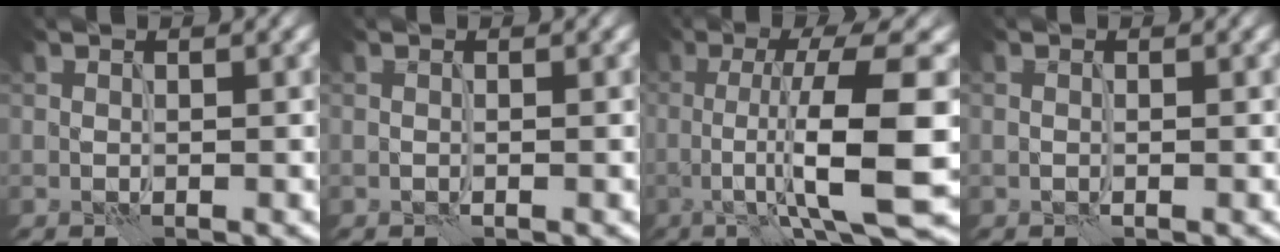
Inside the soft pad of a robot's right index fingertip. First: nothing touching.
{"total": 0.0}
{"total": 11.2, "force": [-1.6, 2.5, 10.8], "torque": [-0.148, 0.003, -0.026]}
{"total": 0.0}